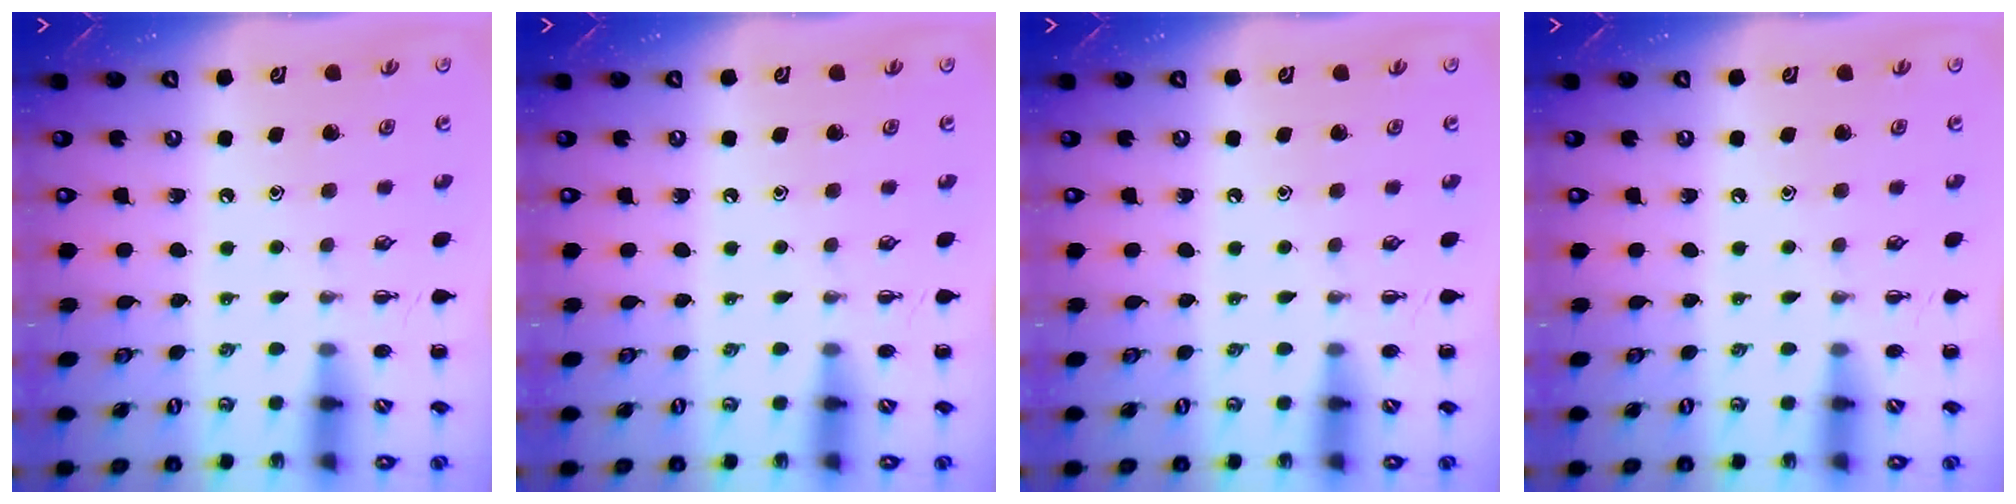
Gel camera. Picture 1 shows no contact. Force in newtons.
{"total": 0.0}
{"total": 0.0}
{"total": 0.0}